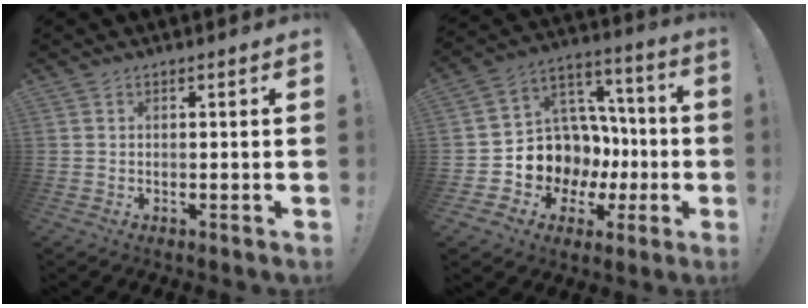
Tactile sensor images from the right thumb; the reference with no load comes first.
{"total": 12.3, "force": [-1.1, 11.5, 4.4], "torque": [-0.051, -0.011, 0.013]}